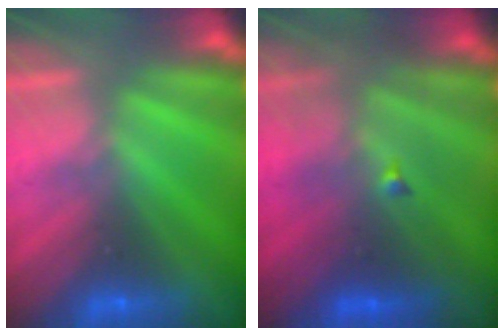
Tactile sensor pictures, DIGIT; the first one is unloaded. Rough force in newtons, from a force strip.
{"total": 4.4}